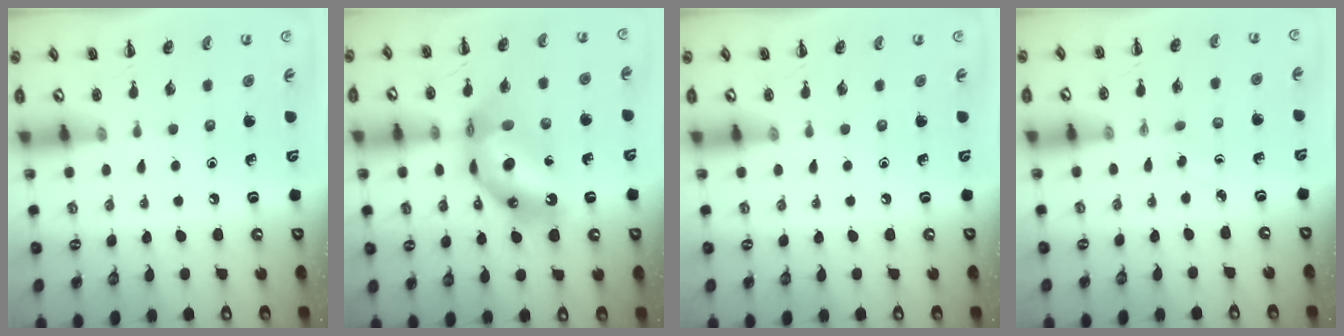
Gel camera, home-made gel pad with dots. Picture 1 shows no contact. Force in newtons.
{"total": 14.0, "press": 13.4, "slide": 3.9}
{"total": 0.0}
{"total": 1.3, "press": 1.1, "slide": 0.7}